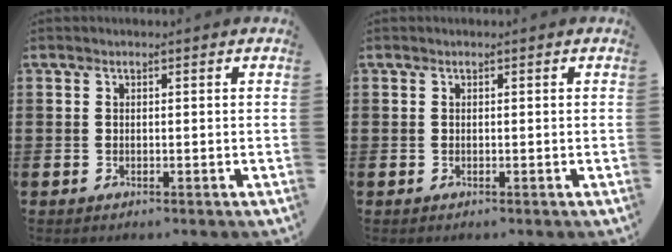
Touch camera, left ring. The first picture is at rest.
{"total": 0.0}